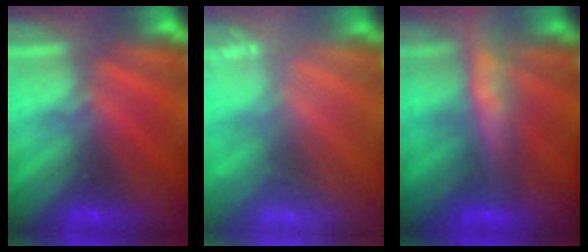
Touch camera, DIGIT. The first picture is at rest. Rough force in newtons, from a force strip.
{"total": 2.5}
{"total": 5.8}